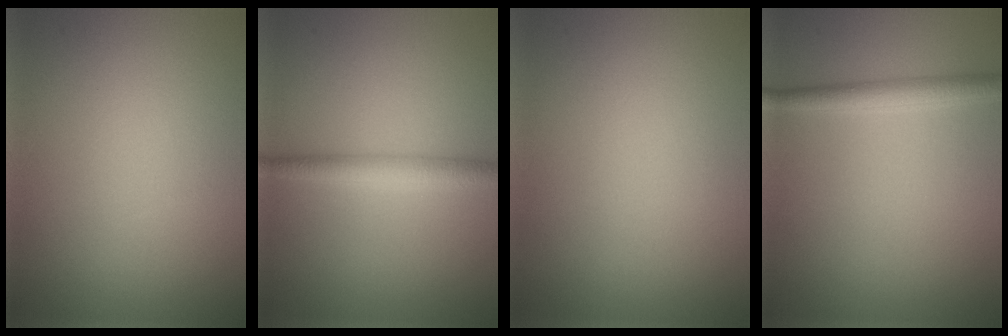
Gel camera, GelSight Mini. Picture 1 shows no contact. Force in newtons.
{"total": 2.5, "press": 2.5, "slide": 0.0}
{"total": 0.0}
{"total": 2.3, "press": 2.3, "slide": 0.0}